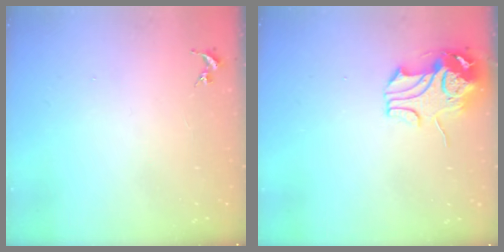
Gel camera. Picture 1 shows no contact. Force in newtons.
{"total": 9.7, "press": 9.6, "slide": 1.7}